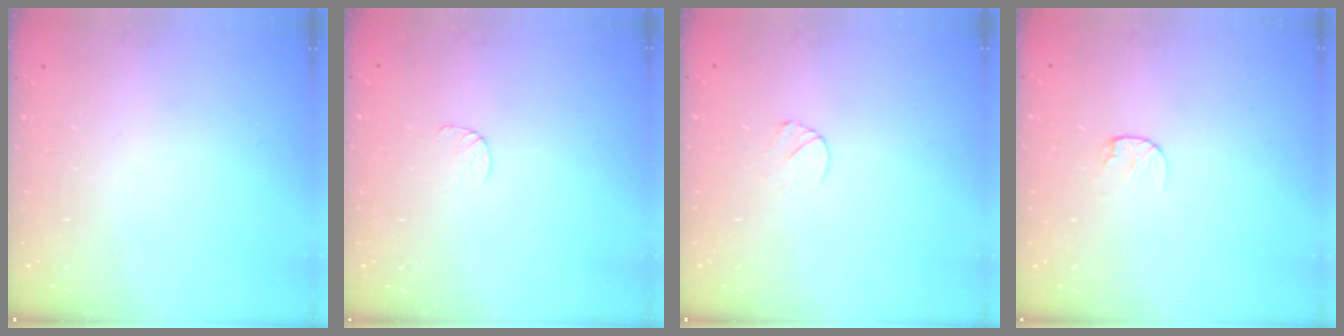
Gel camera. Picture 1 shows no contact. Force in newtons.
{"total": 3.7, "press": 3.7, "slide": 0.3}
{"total": 4.2, "press": 4.2, "slide": 0.4}
{"total": 5.7, "press": 5.6, "slide": 0.6}